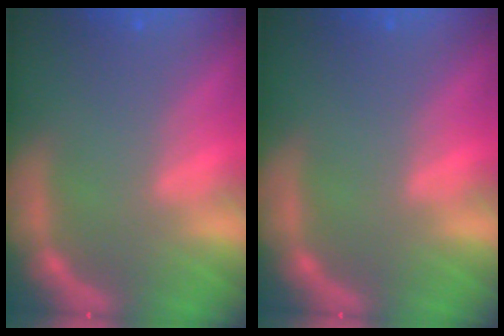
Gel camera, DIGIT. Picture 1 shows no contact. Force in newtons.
{"total": 0.0}